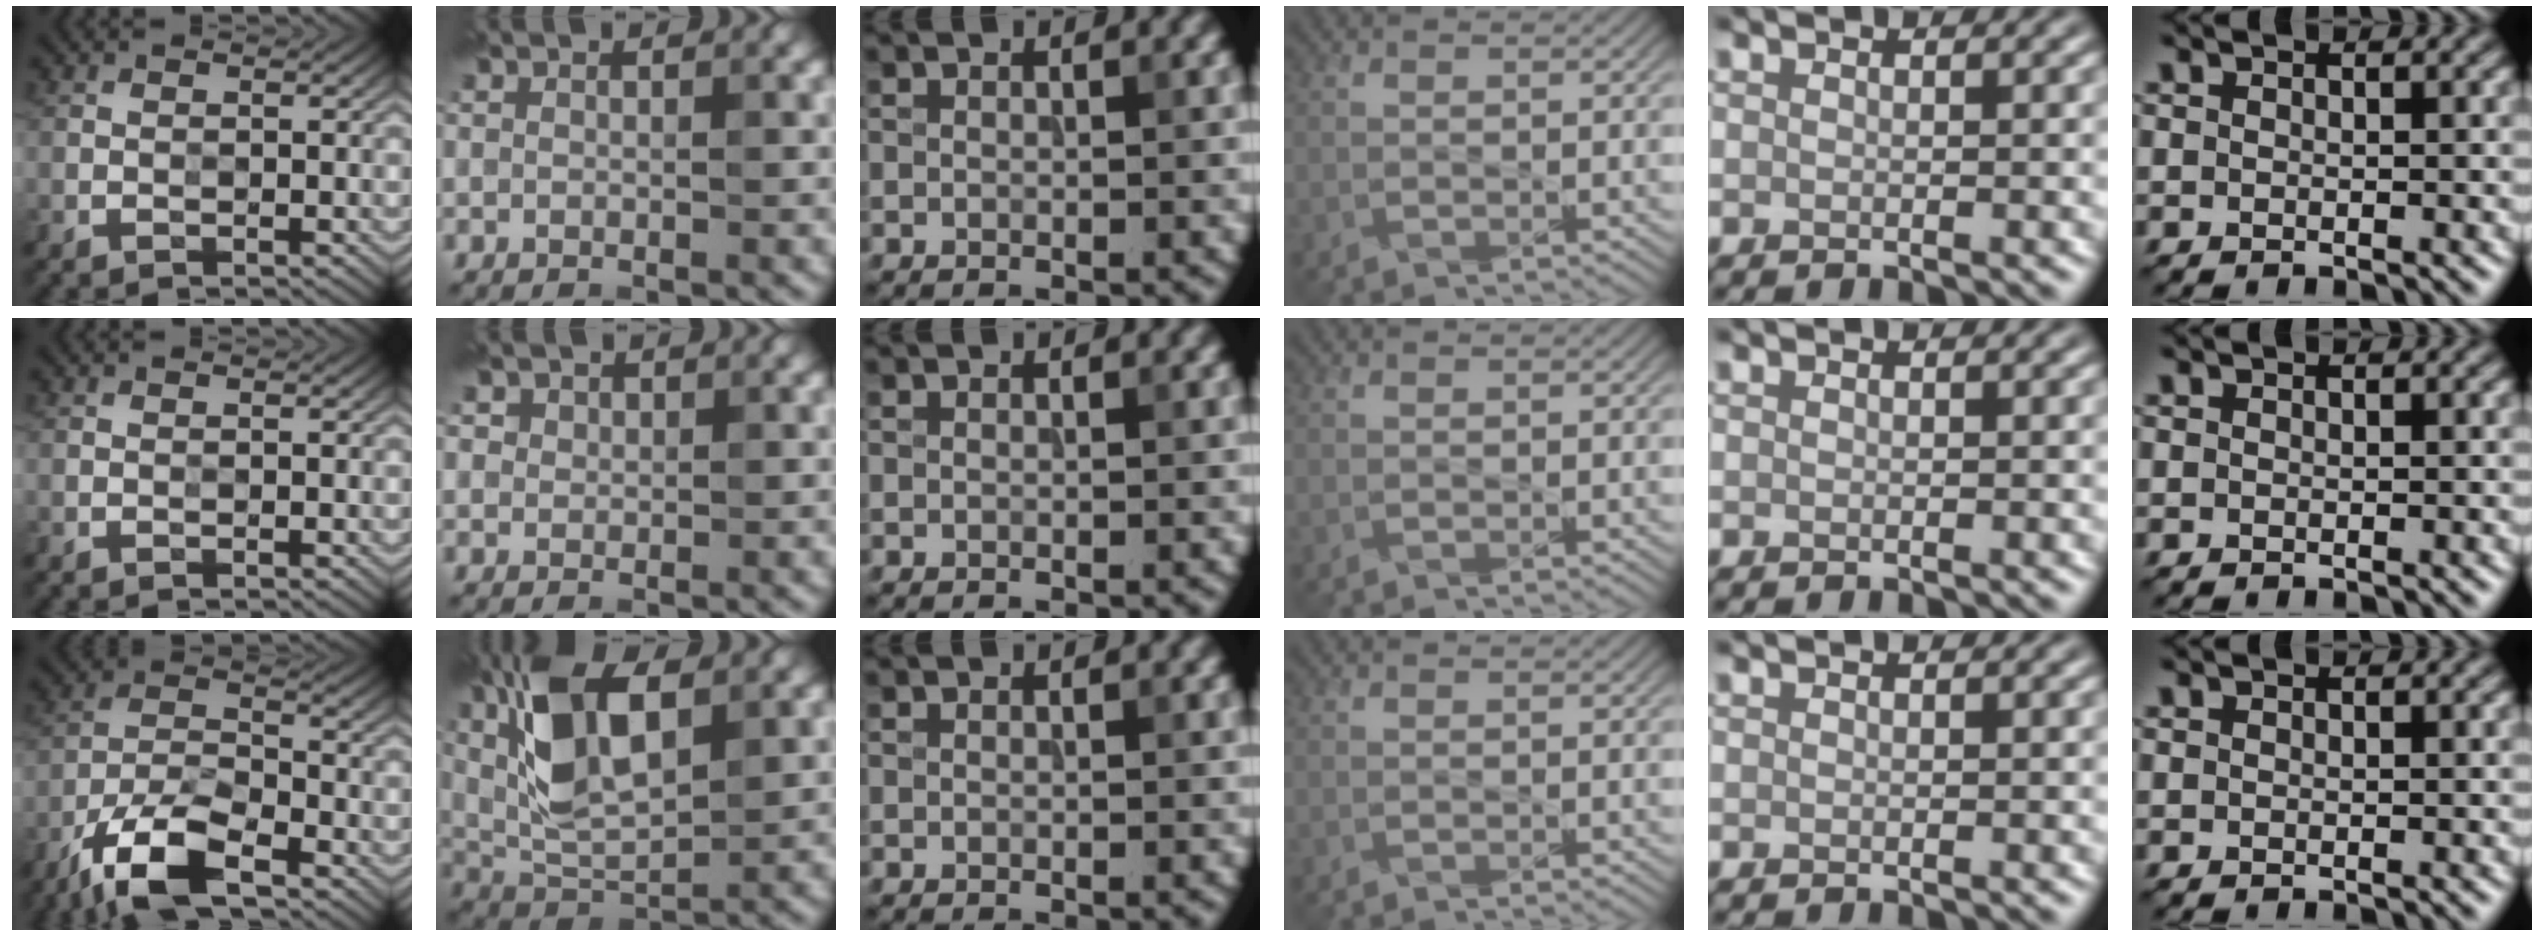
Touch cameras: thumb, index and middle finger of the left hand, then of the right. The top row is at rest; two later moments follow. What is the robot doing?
{"motion": "press", "object": "stopwatch"}